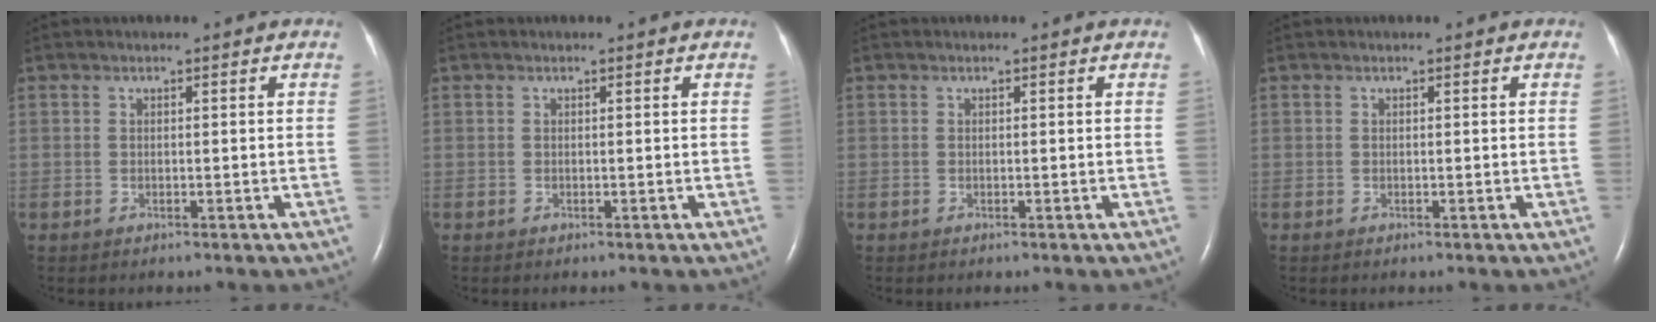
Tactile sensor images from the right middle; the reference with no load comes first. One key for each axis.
{"total": 0.0}
{"total": 0.0}
{"total": 0.0}